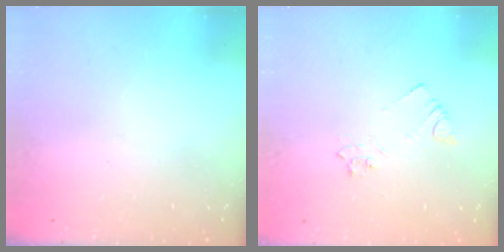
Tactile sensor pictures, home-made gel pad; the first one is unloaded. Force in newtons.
{"total": 3.3, "press": 3.2, "slide": 0.5}